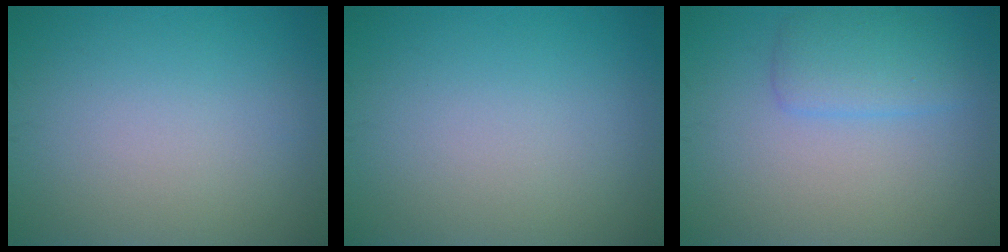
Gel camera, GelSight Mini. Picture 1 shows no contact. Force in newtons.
{"total": 0.0}
{"total": 2.8, "press": 2.8, "slide": 0.2}